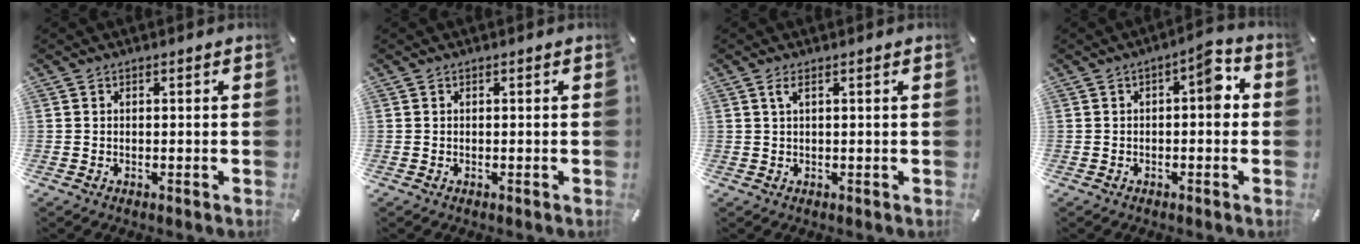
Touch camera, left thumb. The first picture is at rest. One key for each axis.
{"total": 0.0}
{"total": 2.1, "fx": 0.7, "fy": 0.3, "fz": 2.0, "tx": -0.042, "ty": 0.001, "tz": 0.011}
{"total": 7.1, "fx": 0.1, "fy": 3.0, "fz": 6.4, "tx": -0.081, "ty": 0.007, "tz": -0.010}